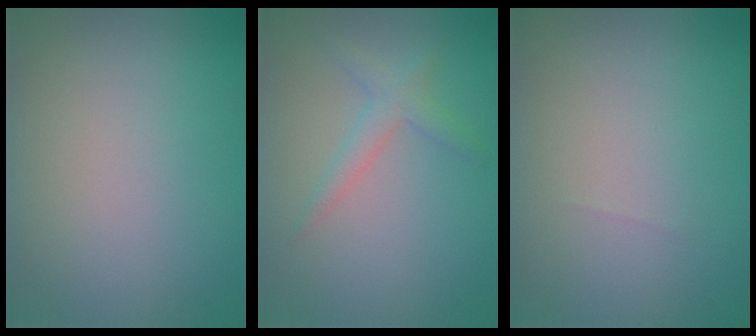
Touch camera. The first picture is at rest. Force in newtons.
{"total": 1.9, "press": 1.9, "slide": 0.1}
{"total": 0.0}